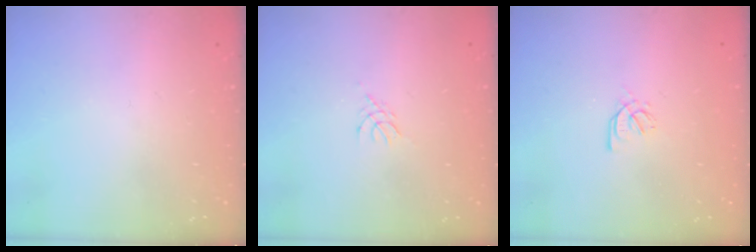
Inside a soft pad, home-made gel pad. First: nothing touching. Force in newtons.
{"total": 2.8, "press": 2.7, "slide": 0.6}
{"total": 1.7, "press": 1.6, "slide": 0.5}